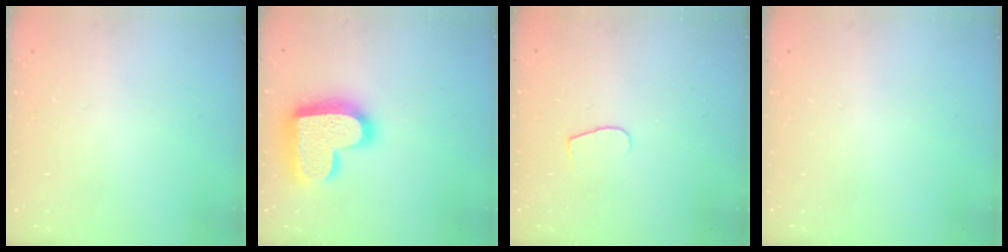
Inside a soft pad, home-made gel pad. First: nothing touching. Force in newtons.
{"total": 20.8, "press": 20.7, "slide": 1.5}
{"total": 5.9, "press": 5.9, "slide": 0.6}
{"total": 0.0}